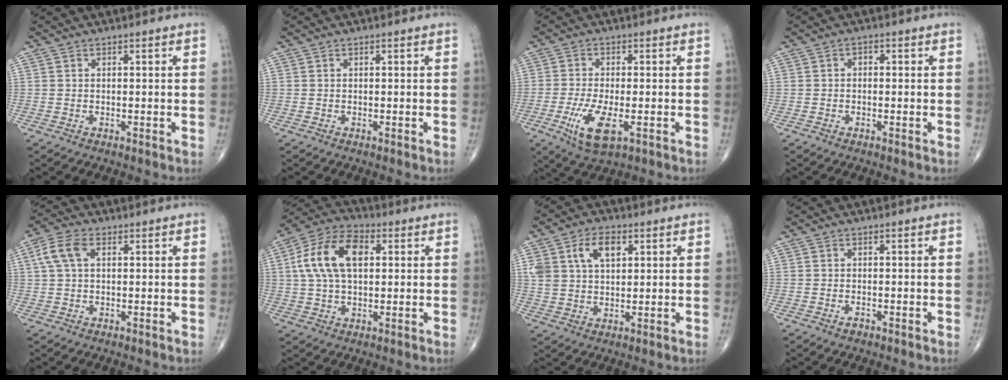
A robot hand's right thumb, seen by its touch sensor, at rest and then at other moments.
{"total": 0.0}
{"total": 8.3, "force": [-2.8, 3.0, 7.2], "torque": [-0.146, -0.013, -0.046]}
{"total": 1.1, "force": [0.0, 0.9, 0.7], "torque": [-0.003, 0.004, -0.006]}
{"total": 5.8, "force": [1.6, 3.3, 4.5], "torque": [-0.104, 0.017, 0.031]}
{"total": 13.7, "force": [2.7, 7.9, 10.9], "torque": [-0.206, 0.022, 0.044]}
{"total": 9.1, "force": [3.4, 5.6, 6.3], "torque": [-0.106, 0.001, 0.065]}
{"total": 0.9, "force": [-0.6, 0.5, 0.6], "torque": [-0.010, 0.002, -0.010]}